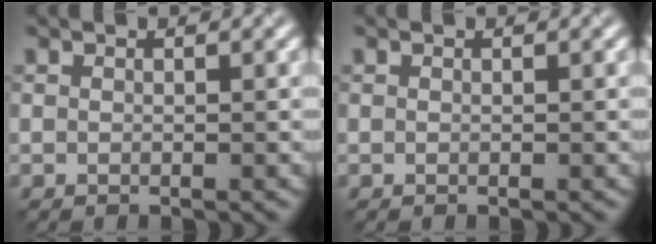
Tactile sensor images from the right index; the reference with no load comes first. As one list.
[{"total": 0.0}]